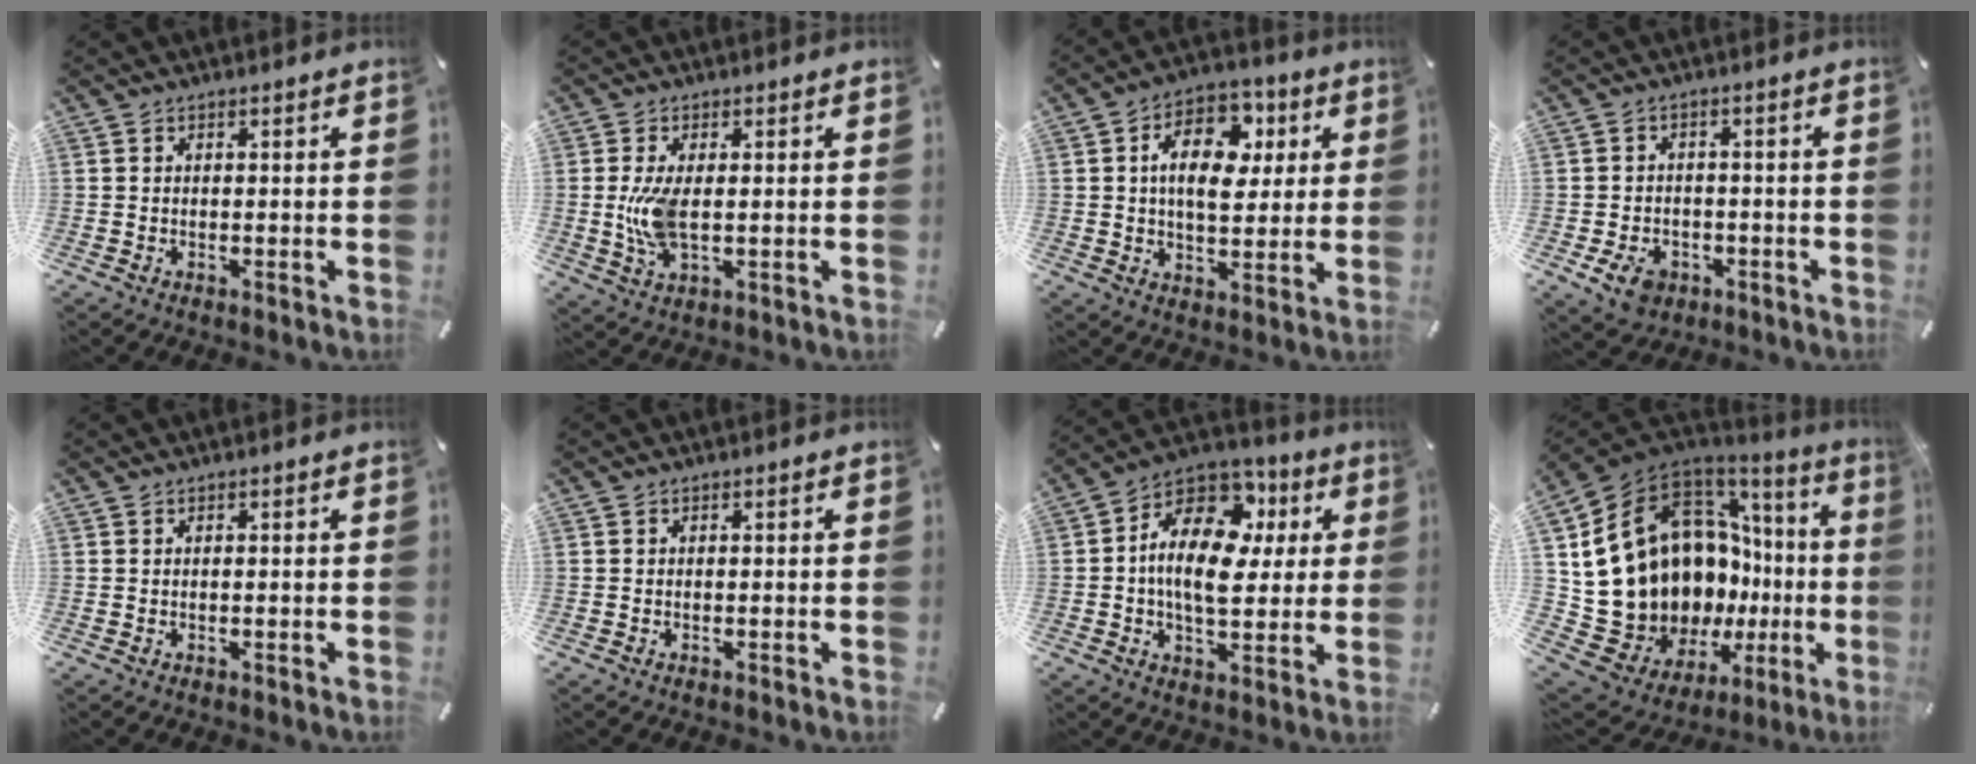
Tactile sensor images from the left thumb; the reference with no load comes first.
{"total": 7.8, "force": [0.3, 4.0, 6.7], "torque": [-0.157, -0.010, -0.004]}
{"total": 13.7, "force": [3.5, 9.3, 9.5], "torque": [-0.139, -0.001, 0.062]}
{"total": 6.2, "force": [-2.8, 4.7, 2.9], "torque": [-0.062, 0.007, -0.053]}
{"total": 0.0}
{"total": 0.0}
{"total": 17.6, "force": [2.8, 11.6, 12.9], "torque": [-0.247, -0.008, 0.048]}
{"total": 20.9, "force": [2.6, 15.1, 14.1], "torque": [-0.228, -0.087, 0.120]}